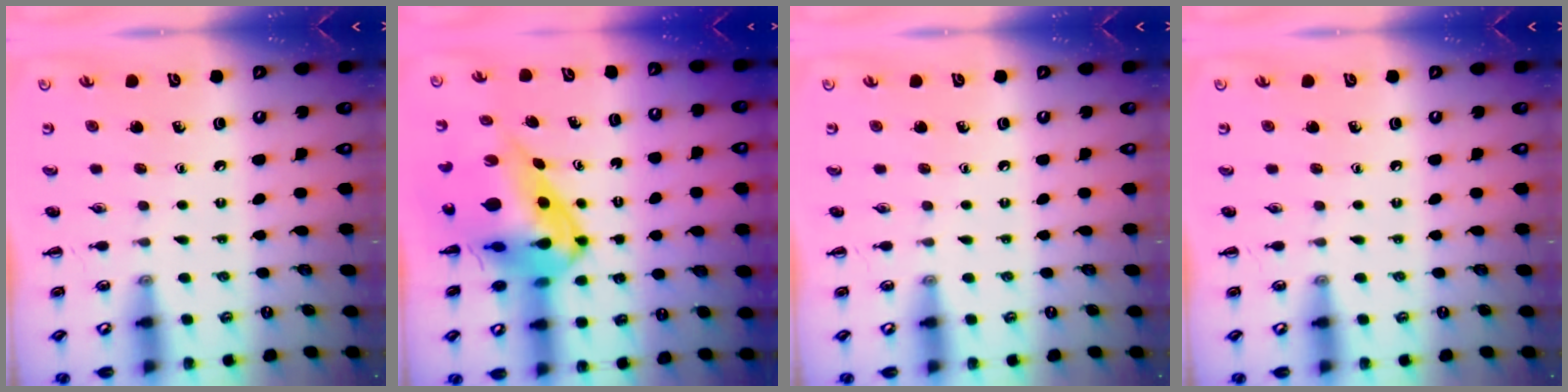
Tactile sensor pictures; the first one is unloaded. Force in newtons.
{"total": 15.2, "press": 14.5, "slide": 4.4}
{"total": 0.0}
{"total": 0.0}